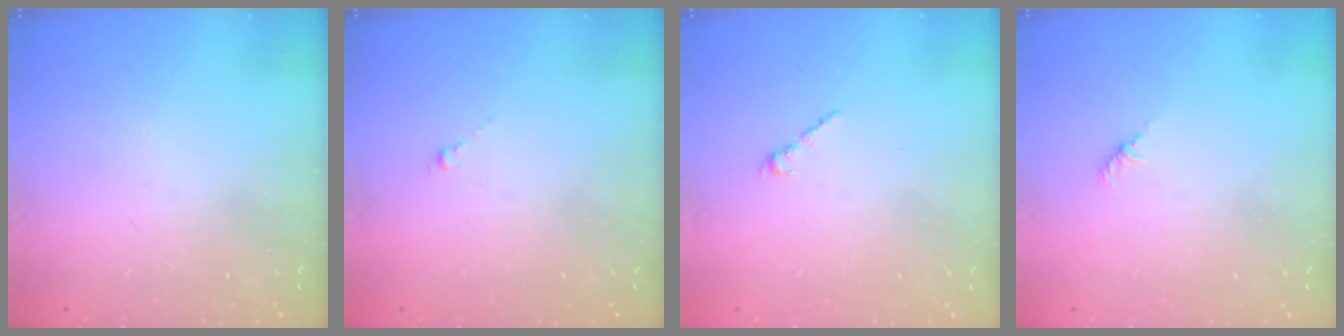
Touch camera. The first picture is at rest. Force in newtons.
{"total": 0.6, "press": 0.4, "slide": 0.4}
{"total": 2.1, "press": 2.0, "slide": 0.7}
{"total": 1.8, "press": 1.7, "slide": 0.6}